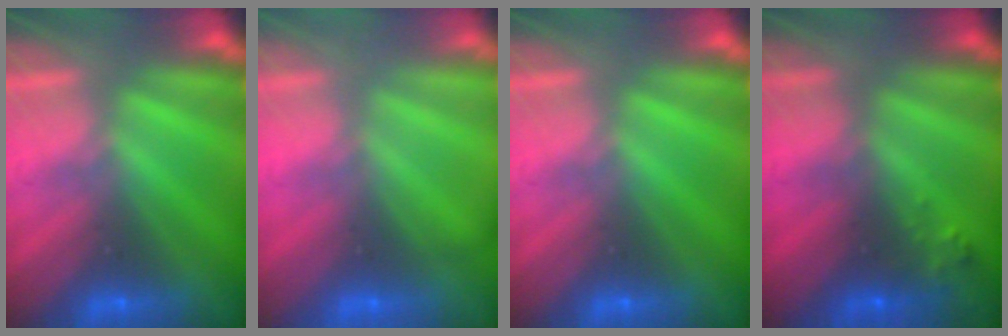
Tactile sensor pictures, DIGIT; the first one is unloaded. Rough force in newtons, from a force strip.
{"total": 2.1}
{"total": 0.0}
{"total": 5.6}